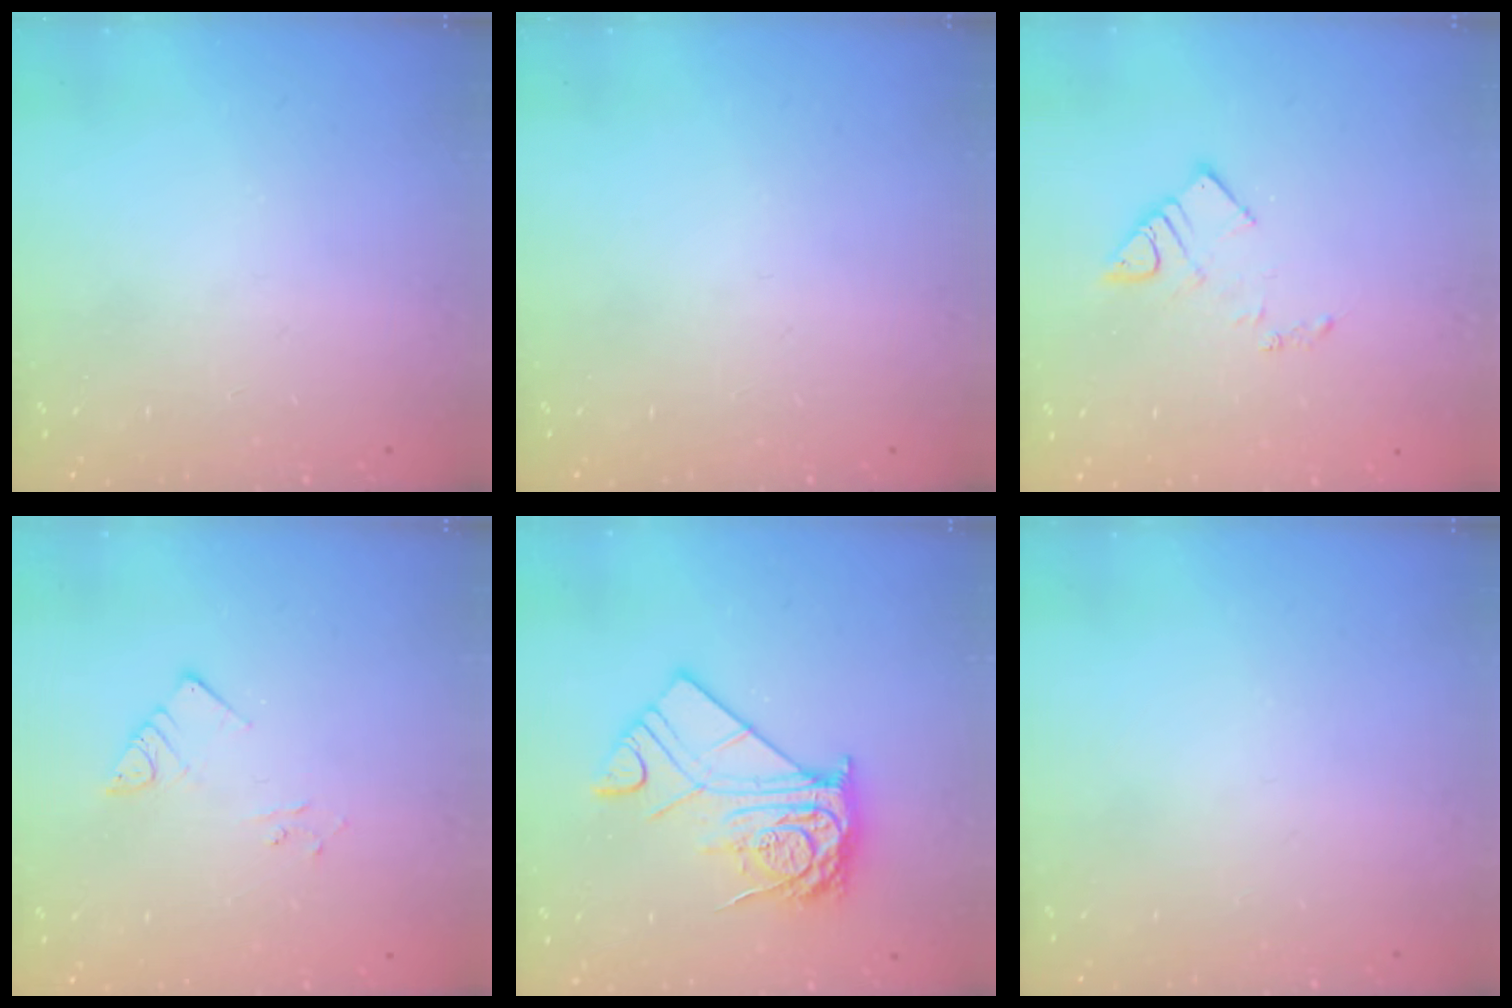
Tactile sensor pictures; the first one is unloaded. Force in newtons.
{"total": 0.0}
{"total": 7.5, "press": 7.5, "slide": 0.7}
{"total": 3.6, "press": 3.6, "slide": 0.3}
{"total": 13.8, "press": 13.7, "slide": 1.1}
{"total": 0.0}